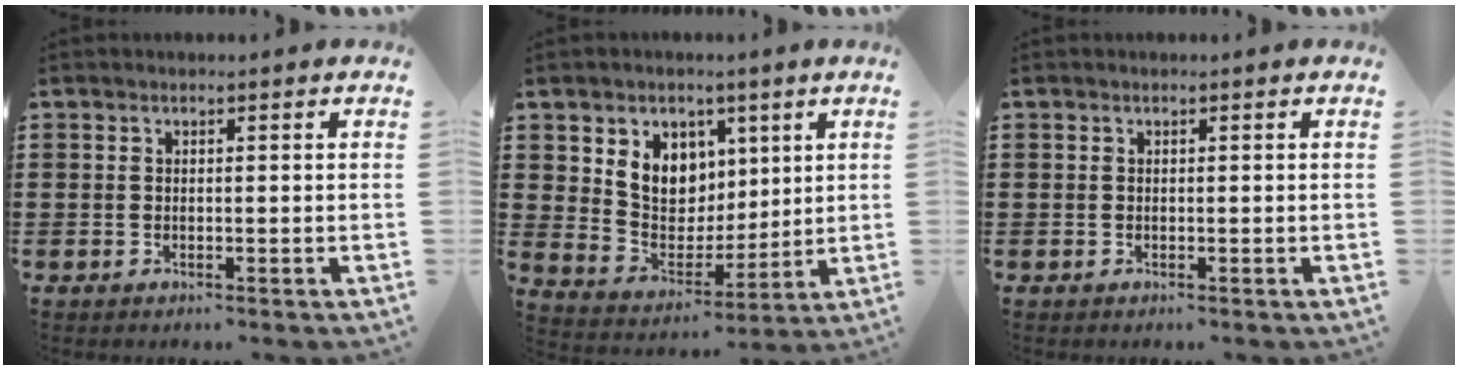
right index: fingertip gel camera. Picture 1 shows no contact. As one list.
[{"total": 7.6, "force": [3.4, 6.6, 1.9], "torque": [-0.063, -0.014, 0.064]}, {"total": 0.0}]